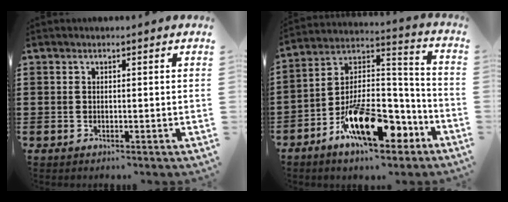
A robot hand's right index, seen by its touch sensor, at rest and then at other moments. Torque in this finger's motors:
{"motor_torque": [1.89, 0.25, 1.05, 0.16]}